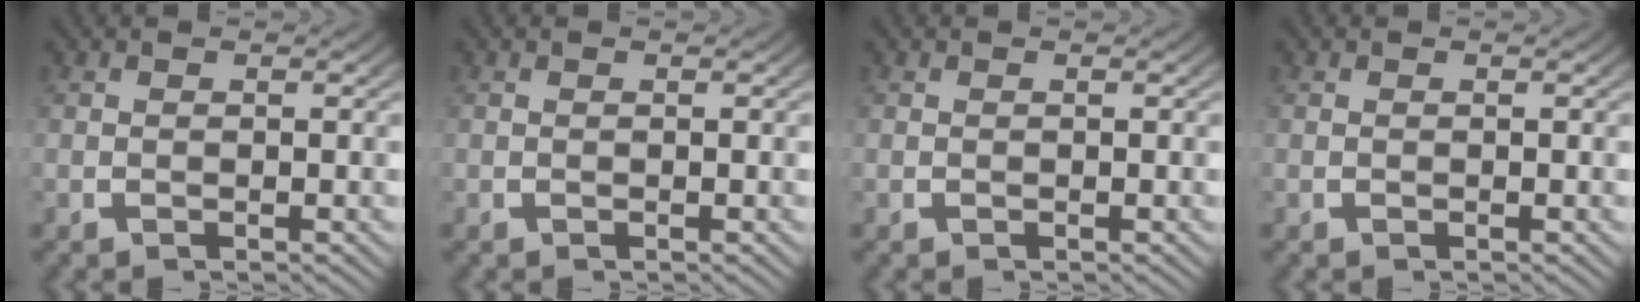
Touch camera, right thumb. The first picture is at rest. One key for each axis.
{"total": 0.0}
{"total": 0.0}
{"total": 0.0}